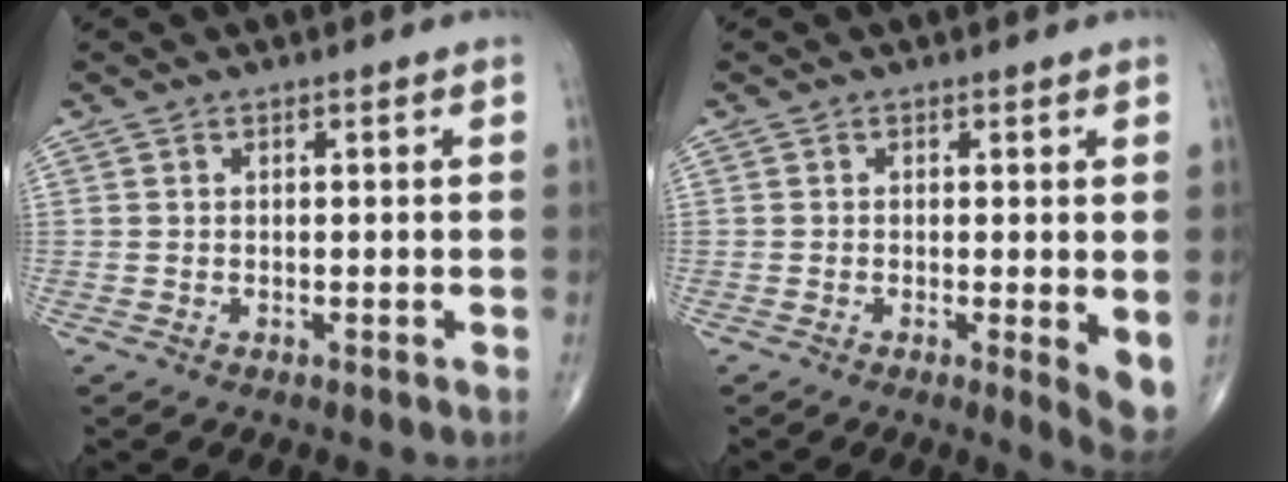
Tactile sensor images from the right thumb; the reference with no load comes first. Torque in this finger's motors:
{"motor_torque": [-0.13, 0.38, -0.01, 0.14, -0.02]}